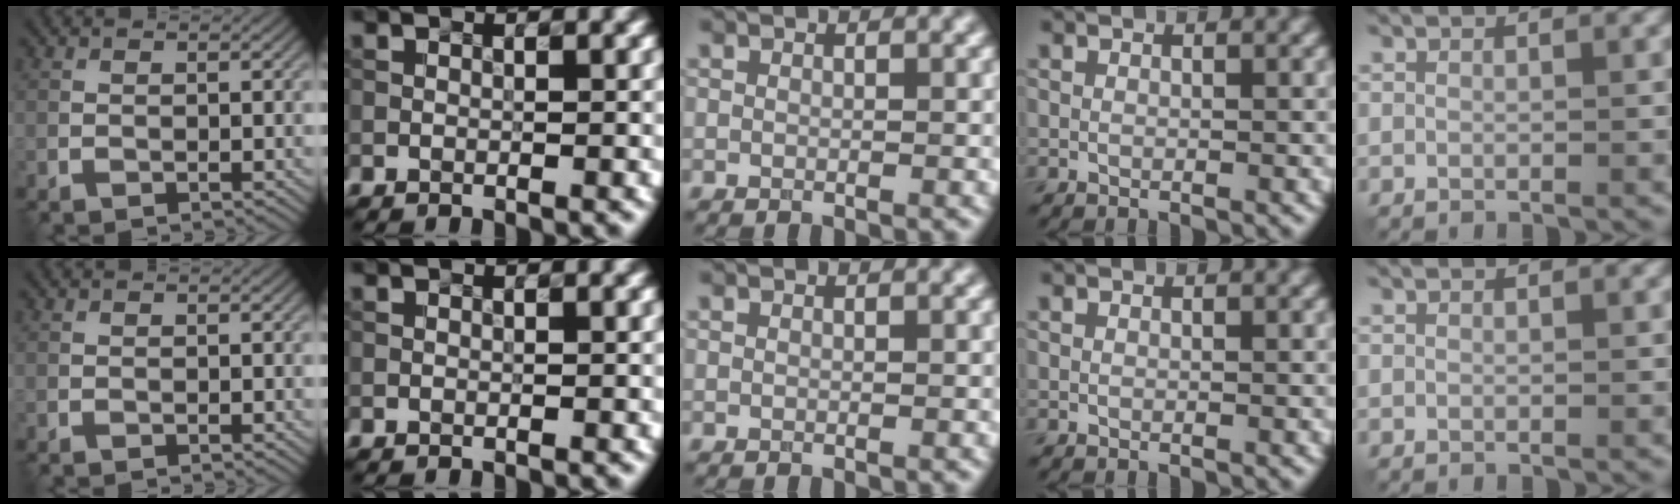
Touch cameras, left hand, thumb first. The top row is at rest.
{}